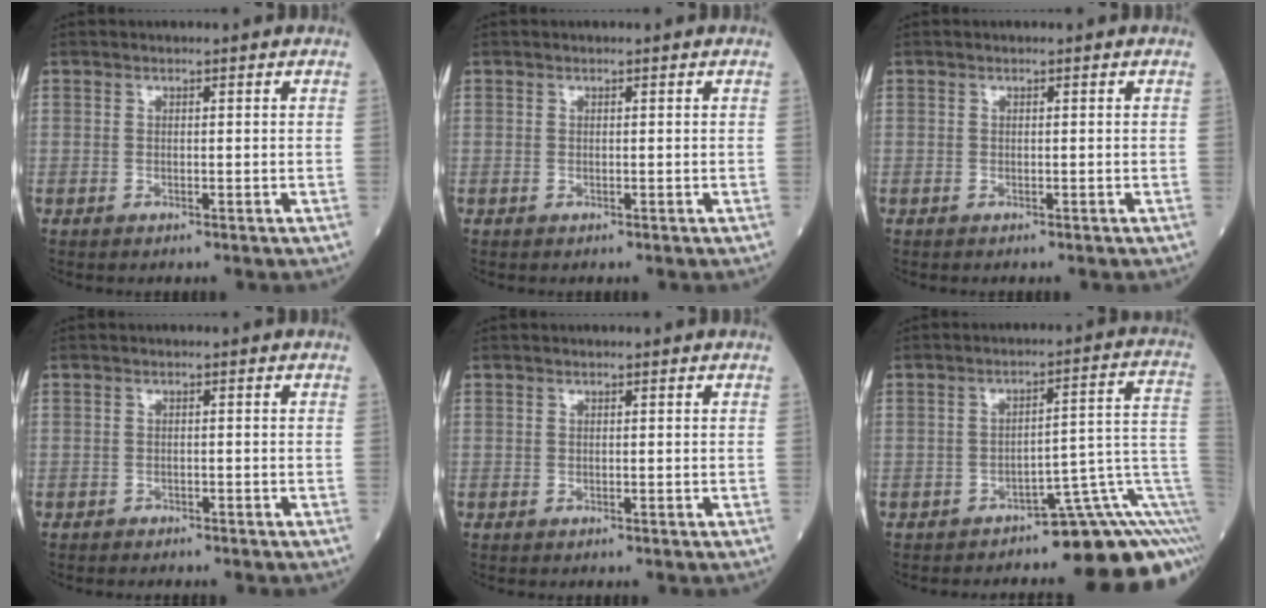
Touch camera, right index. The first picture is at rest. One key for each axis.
{"total": 0.0}
{"total": 0.0}
{"total": 3.4, "fx": -2.8, "fy": 1.5, "fz": 1.2, "tx": -0.031, "ty": -0.005, "tz": -0.035}
{"total": 0.0}
{"total": 13.8, "fx": -7.7, "fy": 3.0, "fz": 11.1, "tx": -0.081, "ty": 0.075, "tz": -0.094}